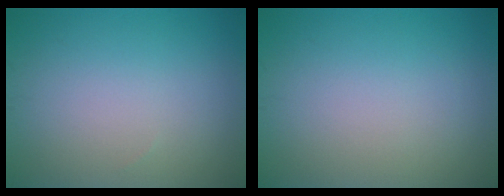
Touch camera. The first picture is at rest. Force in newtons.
{"total": 0.0}